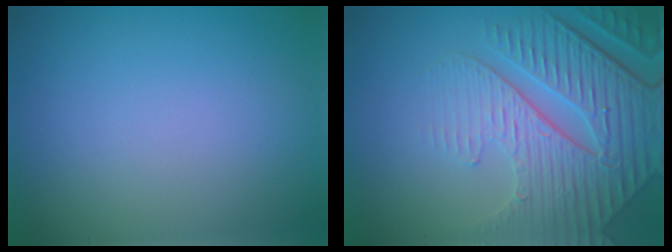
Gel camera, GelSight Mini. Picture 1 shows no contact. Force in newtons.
{"total": 8.3, "press": 5.9, "slide": 5.8}